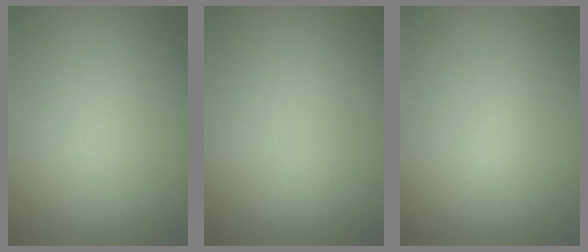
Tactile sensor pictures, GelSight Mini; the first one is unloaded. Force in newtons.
{"total": 0.6, "press": 0.5, "slide": 0.1}
{"total": 0.8, "press": 0.8, "slide": 0.1}